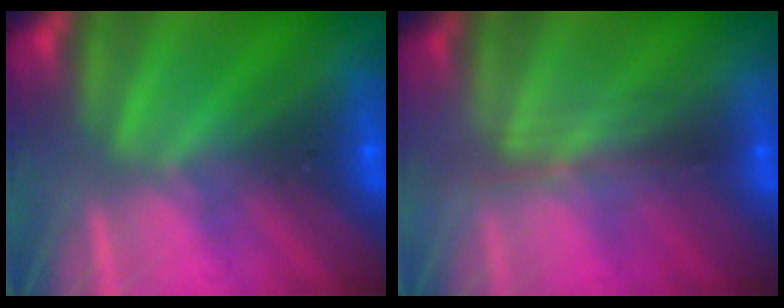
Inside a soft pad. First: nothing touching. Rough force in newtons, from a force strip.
{"total": 2.4}